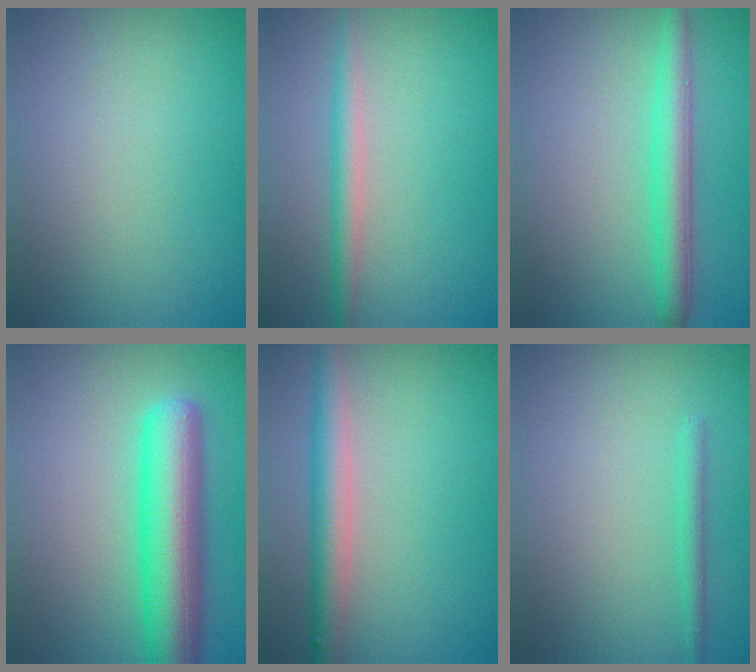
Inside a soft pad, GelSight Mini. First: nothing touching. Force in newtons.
{"total": 2.2, "press": 2.2, "slide": 0.0}
{"total": 3.7, "press": 3.7, "slide": 0.2}
{"total": 8.0, "press": 8.0, "slide": 0.1}
{"total": 3.8, "press": 3.8, "slide": 0.2}
{"total": 1.3, "press": 1.3, "slide": 0.1}